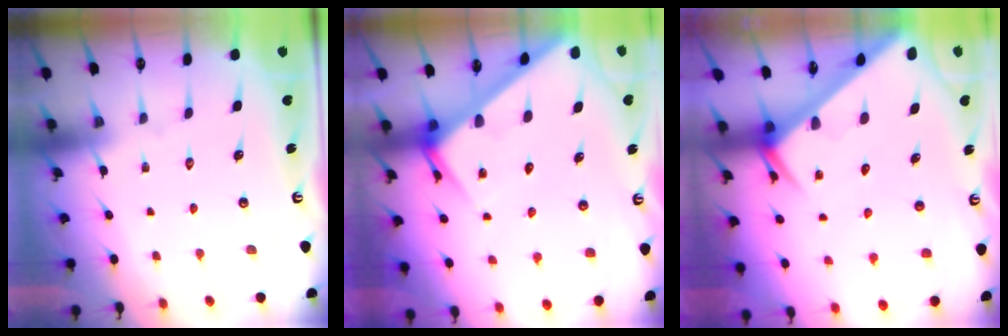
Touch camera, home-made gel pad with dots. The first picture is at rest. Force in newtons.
{"total": 5.8, "press": 5.7, "slide": 0.6}
{"total": 4.7, "press": 4.7, "slide": 0.4}